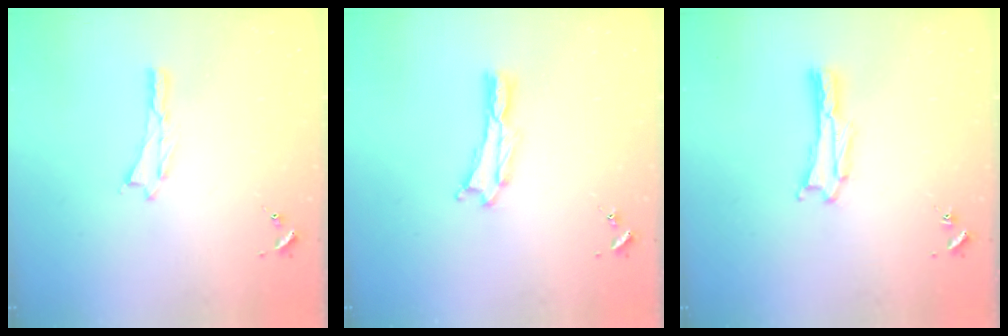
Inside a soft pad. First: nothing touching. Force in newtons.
{"total": 0.0}
{"total": 0.0}